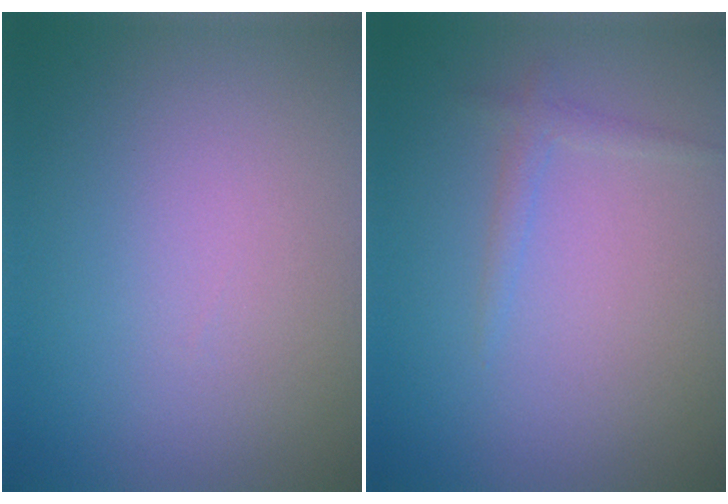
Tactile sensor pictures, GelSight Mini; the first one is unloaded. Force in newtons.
{"total": 1.1, "press": 1.1, "slide": 0.1}